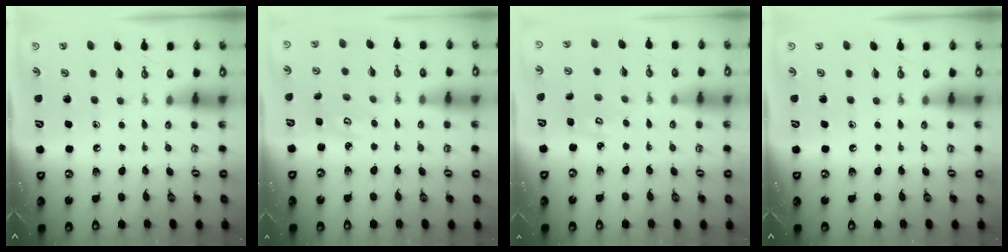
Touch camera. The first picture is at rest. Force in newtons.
{"total": 3.1, "press": 3.1, "slide": 0.4}
{"total": 3.5, "press": 3.5, "slide": 0.3}
{"total": 0.0}